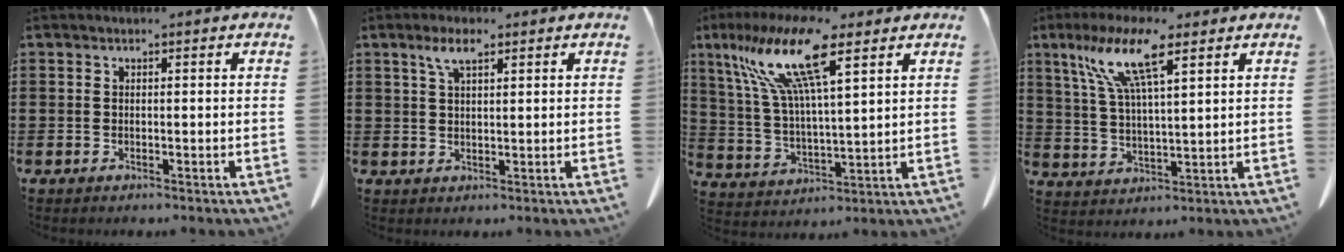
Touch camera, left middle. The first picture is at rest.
{"total": 3.9, "force": [2.2, 1.1, 3.0], "torque": [-0.065, 0.007, 0.037]}
{"total": 14.3, "force": [8.8, 3.0, 10.9], "torque": [-0.253, -0.026, 0.143]}
{"total": 10.4, "force": [6.4, 2.0, 7.9], "torque": [-0.169, -0.002, 0.113]}